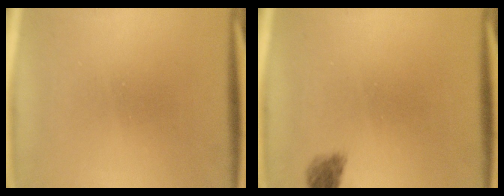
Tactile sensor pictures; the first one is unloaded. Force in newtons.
{"total": 2.2}